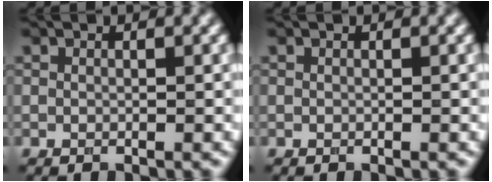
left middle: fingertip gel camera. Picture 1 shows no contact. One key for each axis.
{"total": 0.0}